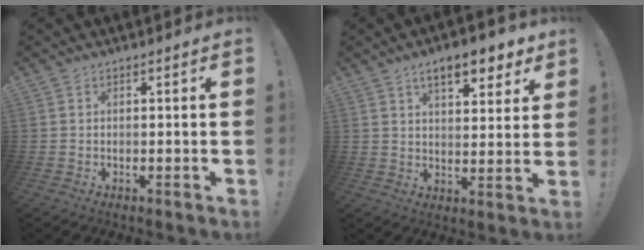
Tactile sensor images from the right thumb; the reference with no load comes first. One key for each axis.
{"total": 9.5, "fx": 6.0, "fy": 3.5, "fz": 6.5, "tx": -0.085, "ty": -0.030, "tz": 0.102}